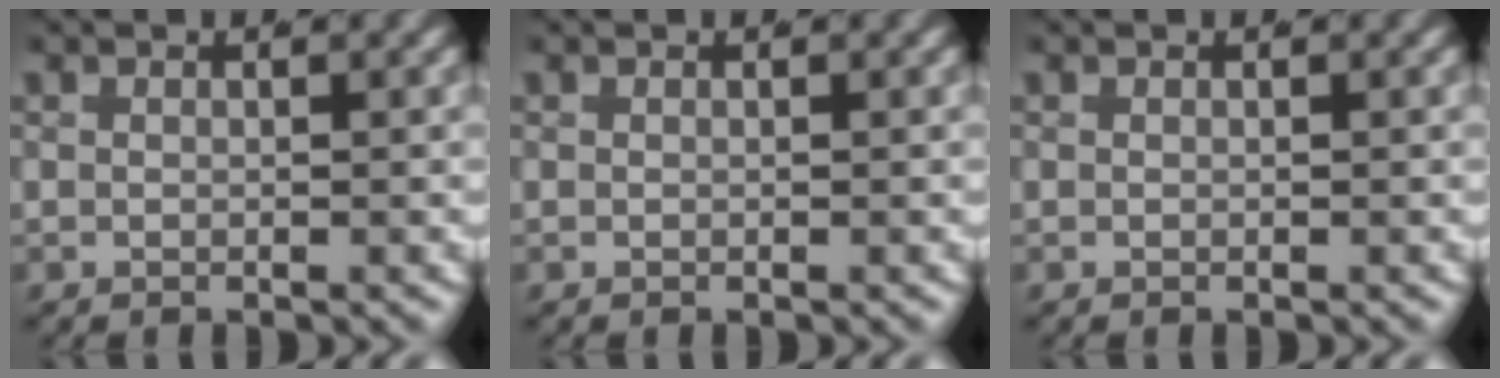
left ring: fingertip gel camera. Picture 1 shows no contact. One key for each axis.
{"total": 0.0}
{"total": 0.0}